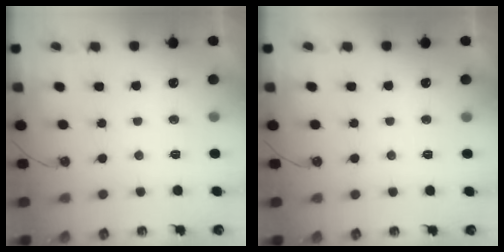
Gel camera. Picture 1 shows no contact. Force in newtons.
{"total": 4.0, "press": 4.0, "slide": 0.3}